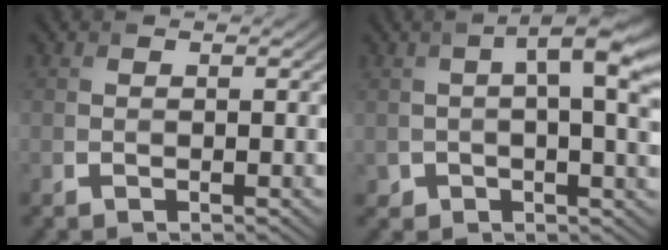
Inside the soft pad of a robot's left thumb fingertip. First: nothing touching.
{"total": 6.5, "force": [1.3, 2.8, 5.8], "torque": [-0.095, -0.003, 0.025]}